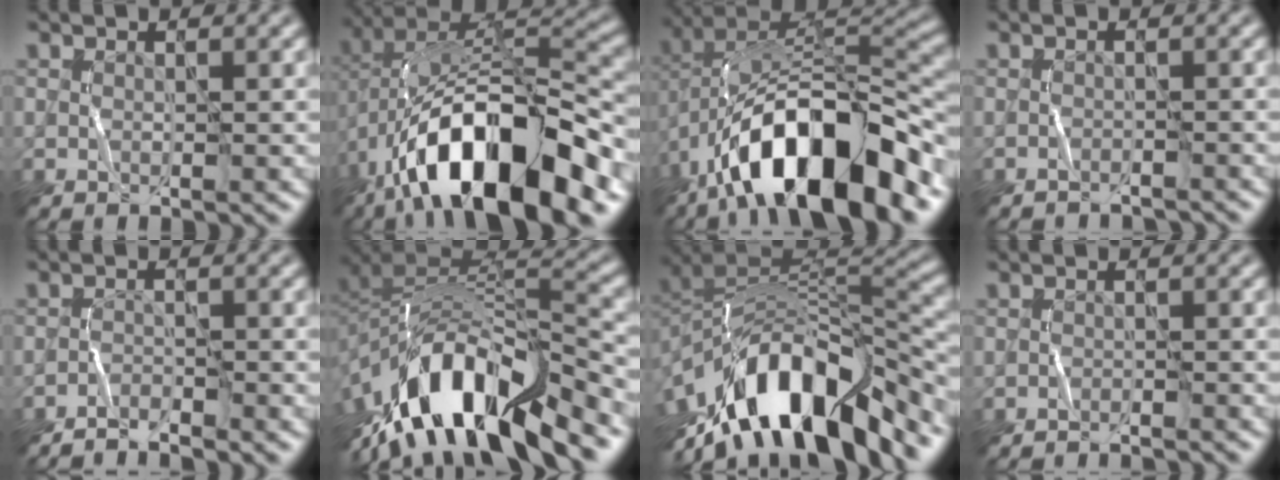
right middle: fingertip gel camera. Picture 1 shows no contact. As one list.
[{"total": 15.1, "force": [-7.0, 6.8, 11.5], "torque": [-0.193, 0.023, -0.121]}, {"total": 13.7, "force": [-7.0, 5.6, 10.4], "torque": [-0.168, 0.016, -0.122]}, {"total": 1.4, "force": [-1.4, 0.0, -0.2], "torque": [0.005, 0.000, -0.024]}, {"total": 2.5, "force": [-2.4, 0.0, 0.5], "torque": [-0.013, 0.009, -0.047]}, {"total": 12.6, "force": [-7.6, 4.9, 8.8], "torque": [-0.154, 0.022, -0.129]}, {"total": 13.8, "force": [-8.0, 6.1, 9.5], "torque": [-0.158, 0.023, -0.149]}, {"total": 1.7, "force": [-1.7, -0.1, -0.1], "torque": [0.002, 0.007, -0.026]}]